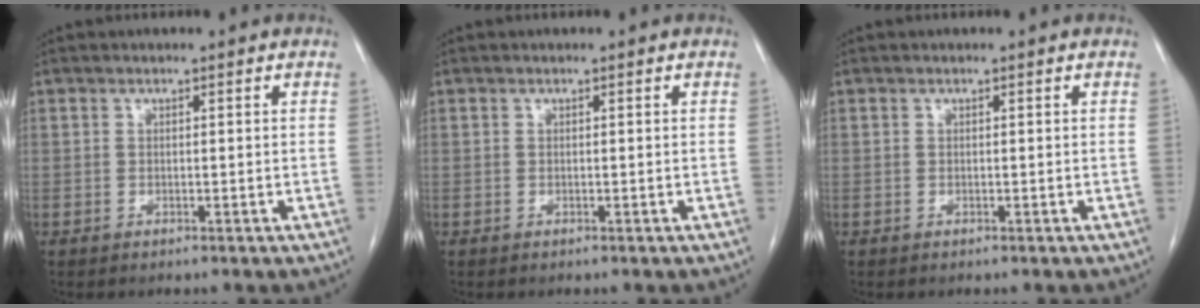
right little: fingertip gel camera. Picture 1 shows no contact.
{"total": 0.0}
{"total": 0.0}